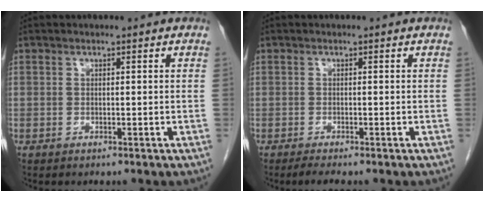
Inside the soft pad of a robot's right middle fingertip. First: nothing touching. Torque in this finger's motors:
{"motor_torque": [0.36, -0.18, 0.02, 0.02]}